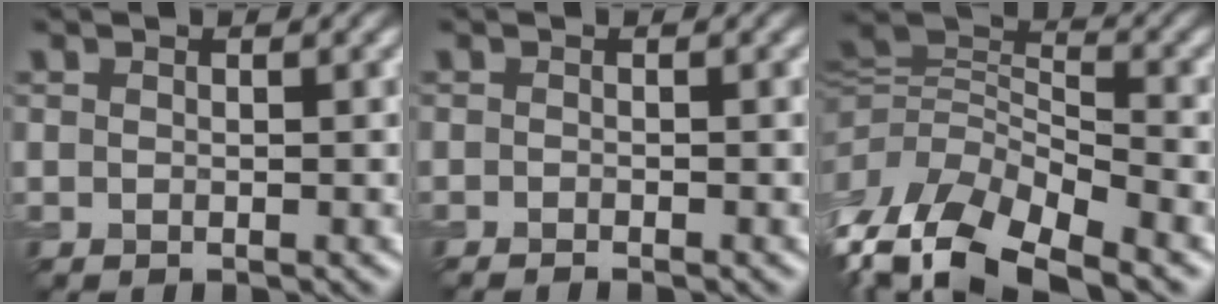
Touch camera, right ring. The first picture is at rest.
{"total": 1.1, "force": [-0.9, 0.1, 0.6], "torque": [-0.011, 0.001, -0.018]}
{"total": 11.8, "force": [-6.8, 5.3, 8.1], "torque": [-0.178, 0.003, -0.121]}